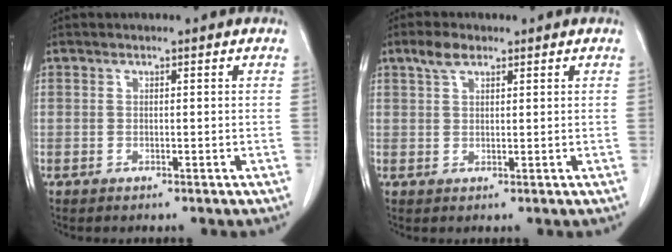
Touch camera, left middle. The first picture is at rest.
{"total": 3.0, "force": [2.0, 1.2, 1.9], "torque": [-0.043, 0.009, 0.041]}